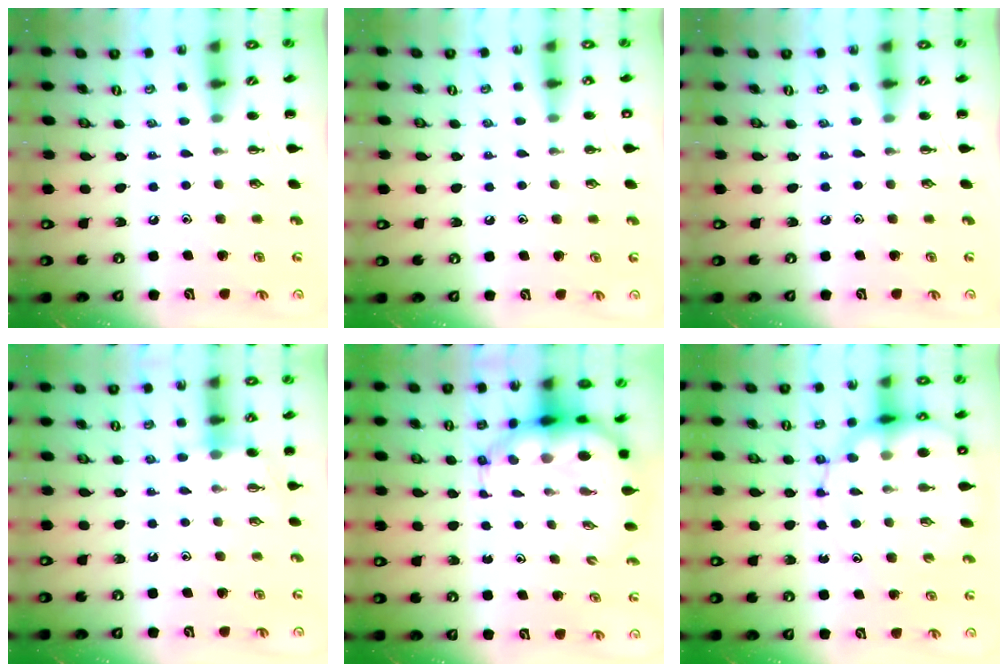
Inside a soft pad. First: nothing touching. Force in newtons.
{"total": 1.9, "press": 1.9, "slide": 0.2}
{"total": 0.0}
{"total": 3.4, "press": 3.3, "slide": 1.0}
{"total": 8.8, "press": 8.5, "slide": 2.2}
{"total": 14.0, "press": 13.7, "slide": 3.2}